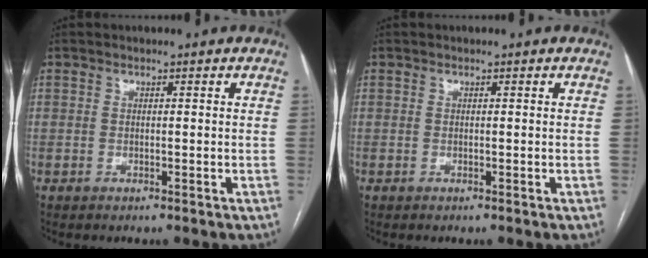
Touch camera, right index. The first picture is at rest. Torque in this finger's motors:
{"motor_torque": [0.00, 0.00, 0.00, 0.01]}